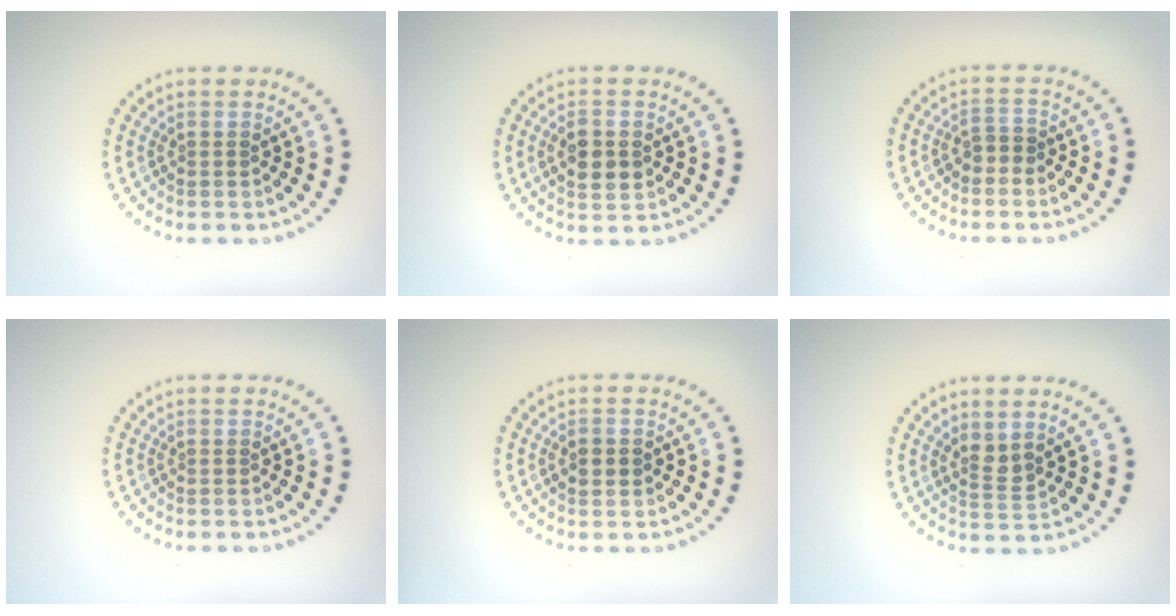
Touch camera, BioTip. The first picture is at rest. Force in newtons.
{"total": 3.0, "press": 3.0, "slide": 0.2}
{"total": 1.1, "press": 0.9, "slide": 0.6}
{"total": 0.0}
{"total": 1.2, "press": 1.2, "slide": 0.1}
{"total": 1.7, "press": 1.4, "slide": 1.1}